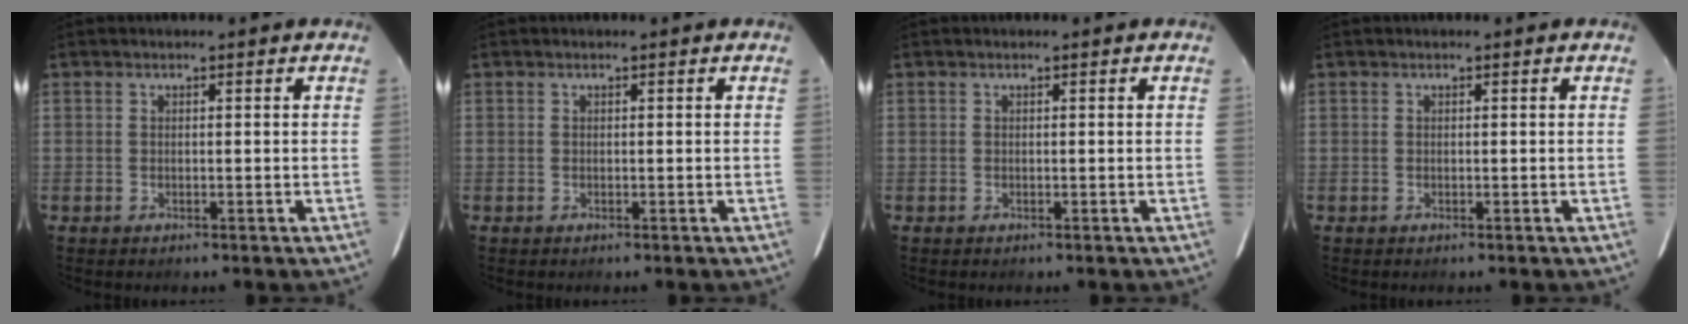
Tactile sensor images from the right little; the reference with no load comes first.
{"total": 0.0}
{"total": 0.0}
{"total": 0.0}